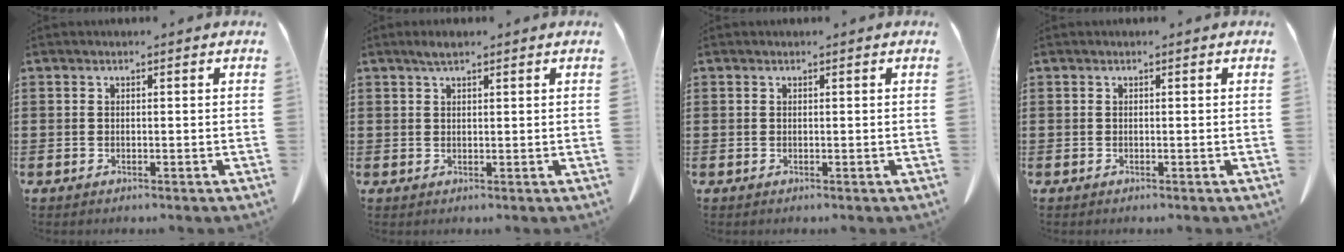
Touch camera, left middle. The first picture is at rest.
{"total": 1.6, "force": [1.2, 0.4, 0.9], "torque": [-0.022, 0.002, 0.022]}
{"total": 0.0}
{"total": 0.0}